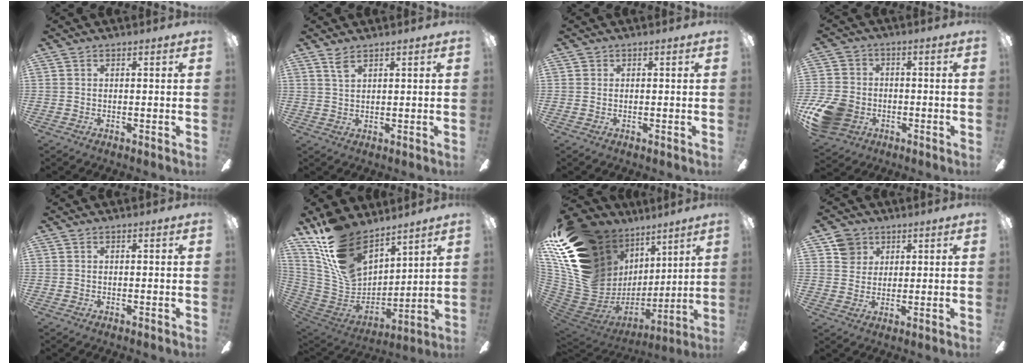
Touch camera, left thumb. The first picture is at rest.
{"total": 2.7, "force": [2.0, 0.9, 1.6], "torque": [-0.036, 0.000, 0.037]}
{"total": 0.0}
{"total": 12.9, "force": [-4.6, 10.0, 6.6], "torque": [-0.139, 0.028, -0.083]}
{"total": 0.0}
{"total": 18.4, "force": [12.7, 10.0, 8.8], "torque": [-0.192, -0.070, 0.244]}
{"total": 23.1, "force": [10.7, 16.5, 12.3], "torque": [-0.252, -0.086, 0.241]}
{"total": 6.1, "force": [3.4, 5.0, 0.7], "torque": [-0.005, -0.007, 0.062]}